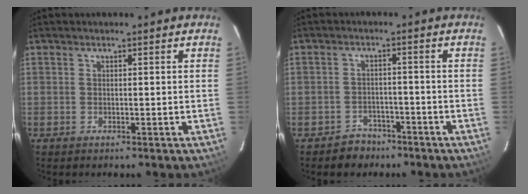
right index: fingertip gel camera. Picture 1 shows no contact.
{"total": 4.6, "force": [-3.2, 3.3, -0.2], "torque": [-0.004, 0.023, -0.045]}